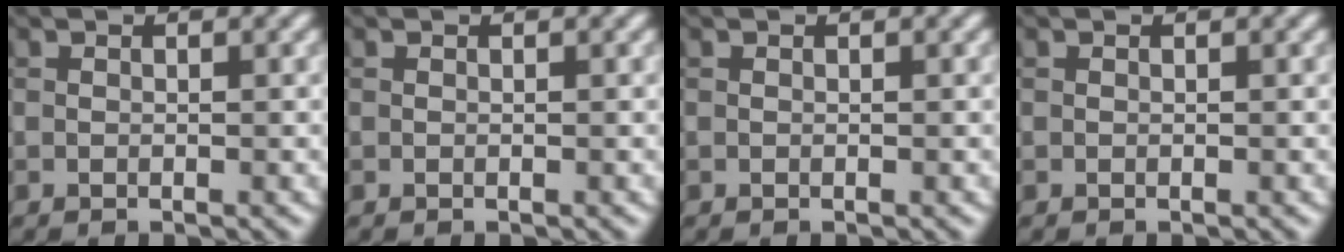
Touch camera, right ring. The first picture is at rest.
{"total": 0.0}
{"total": 0.0}
{"total": 0.0}